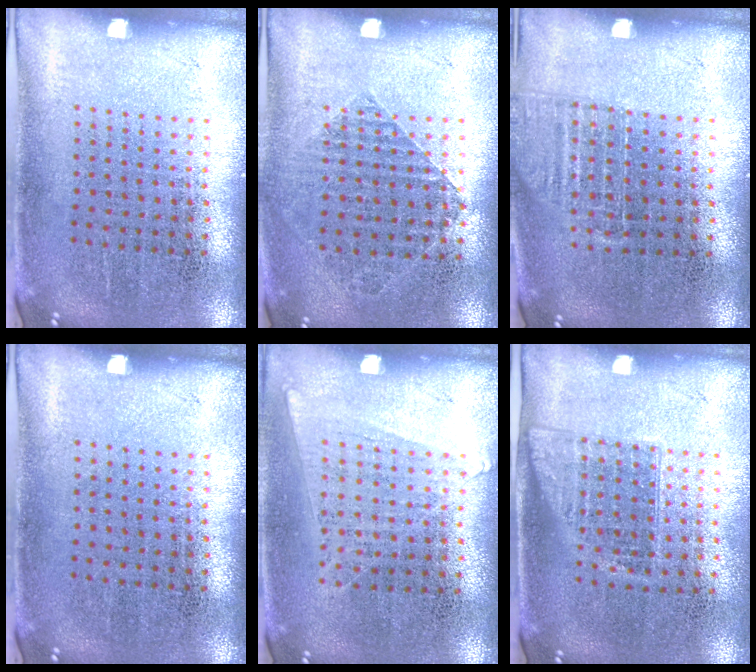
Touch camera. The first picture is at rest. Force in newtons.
{"total": 0.9, "press": 0.9, "slide": 0.1}
{"total": 1.1, "press": 0.9, "slide": 0.5}
{"total": 0.0}
{"total": 0.7, "press": 0.6, "slide": 0.4}
{"total": 1.1, "press": 0.9, "slide": 0.6}